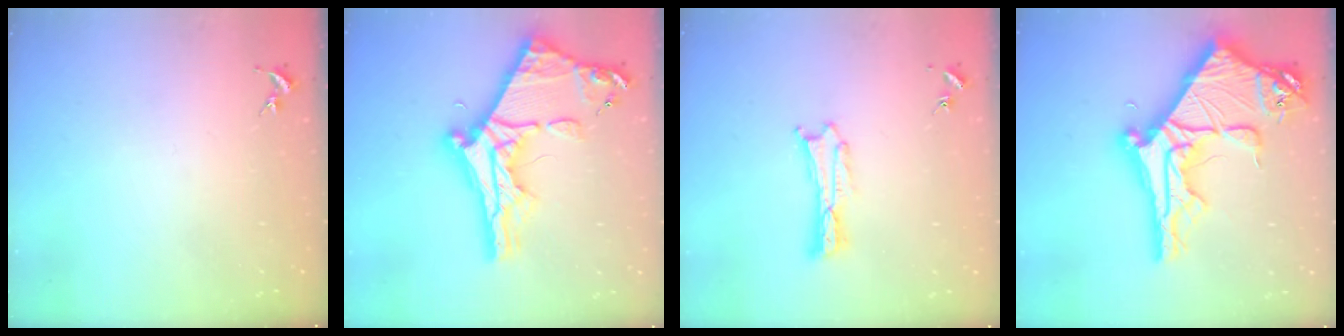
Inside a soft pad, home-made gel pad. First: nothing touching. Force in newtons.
{"total": 13.1, "press": 13.0, "slide": 1.2}
{"total": 0.6, "press": 0.6, "slide": 0.2}
{"total": 13.5, "press": 13.4, "slide": 1.4}